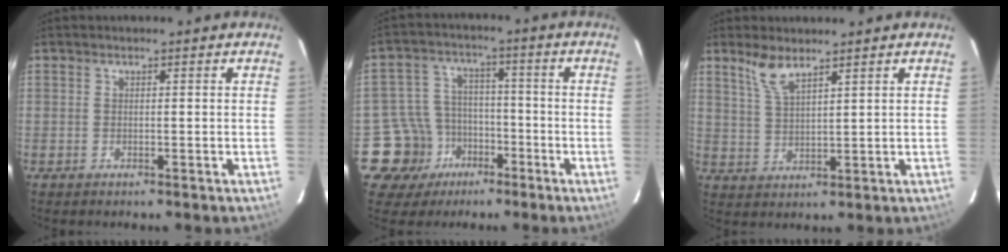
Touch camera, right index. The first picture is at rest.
{"total": 10.1, "force": [-5.3, 8.5, 1.2], "torque": [-0.054, 0.030, -0.079]}
{"total": 5.0, "force": [3.8, 1.2, 3.1], "torque": [-0.064, 0.002, 0.081]}